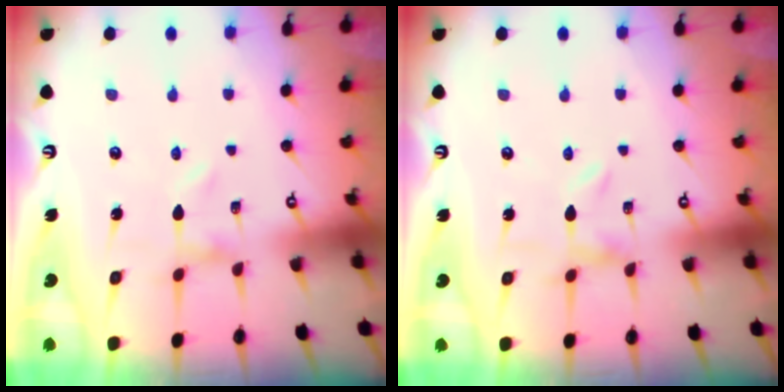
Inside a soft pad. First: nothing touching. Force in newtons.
{"total": 0.0}